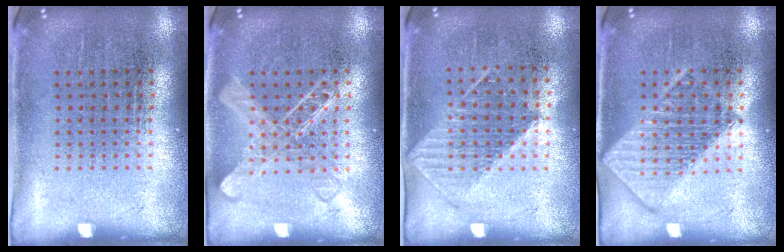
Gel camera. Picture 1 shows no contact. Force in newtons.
{"total": 2.3, "press": 2.3, "slide": 0.4}
{"total": 0.9, "press": 0.8, "slide": 0.4}
{"total": 3.0, "press": 2.9, "slide": 0.5}